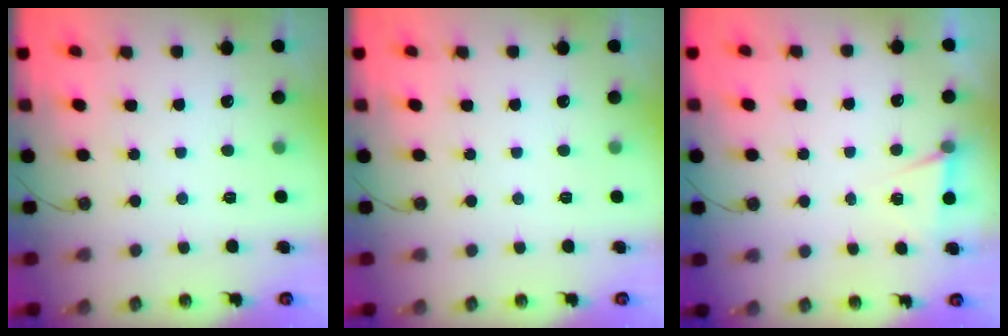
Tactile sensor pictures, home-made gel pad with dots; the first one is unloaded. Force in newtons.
{"total": 2.0, "press": 0.4, "slide": 2.0}
{"total": 4.7, "press": 1.7, "slide": 4.4}